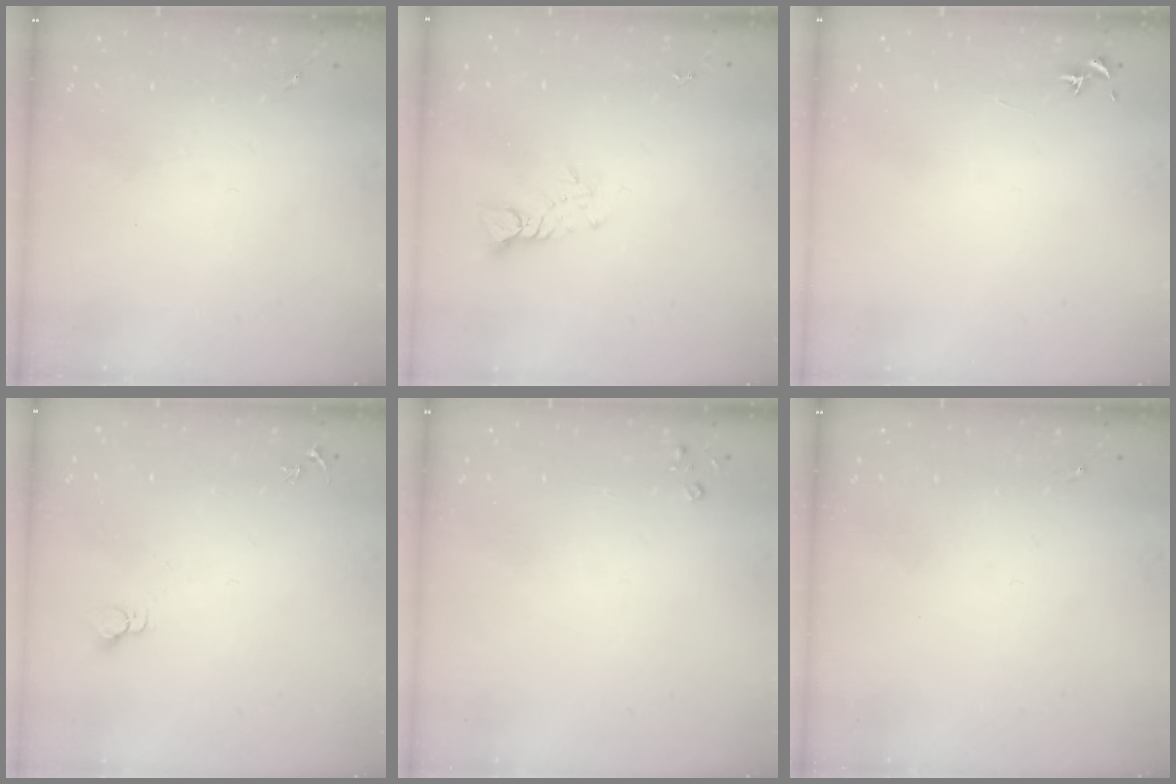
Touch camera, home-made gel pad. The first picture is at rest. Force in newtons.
{"total": 3.8, "press": 3.7, "slide": 0.3}
{"total": 0.7, "press": 0.7, "slide": 0.3}
{"total": 2.7, "press": 2.7, "slide": 0.2}
{"total": 2.6, "press": 2.6, "slide": 0.3}
{"total": 0.0}